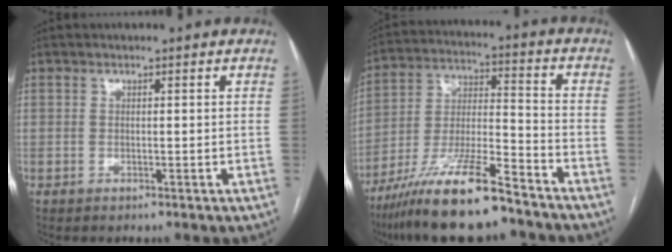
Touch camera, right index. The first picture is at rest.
{"total": 16.2, "force": [-12.3, 1.9, 10.4], "torque": [-0.209, -0.022, -0.223]}